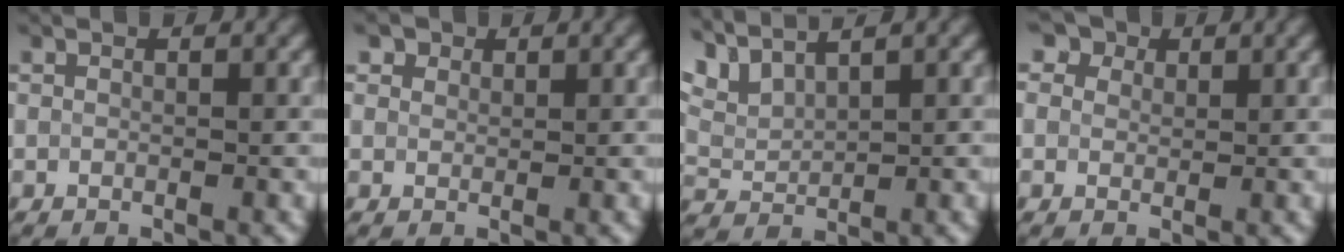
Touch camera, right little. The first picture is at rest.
{"total": 2.4, "force": [1.7, 1.5, 0.8], "torque": [-0.020, 0.001, 0.027]}
{"total": 4.5, "force": [3.9, 1.0, 2.0], "torque": [-0.058, 0.010, 0.078]}
{"total": 5.0, "force": [3.2, 3.2, 2.2], "torque": [-0.052, 0.017, 0.040]}